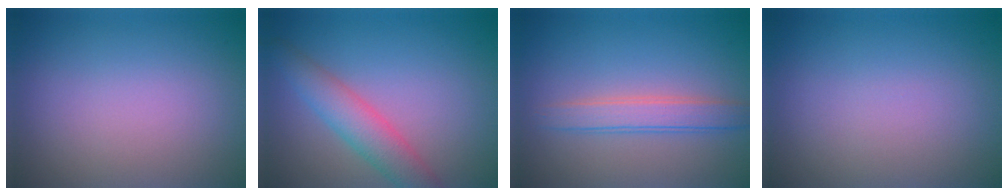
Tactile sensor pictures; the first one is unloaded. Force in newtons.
{"total": 4.2, "press": 4.2, "slide": 0.2}
{"total": 2.7, "press": 2.7, "slide": 0.0}
{"total": 0.0}